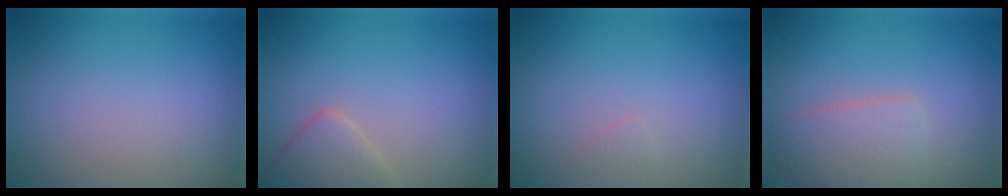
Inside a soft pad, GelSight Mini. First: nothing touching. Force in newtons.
{"total": 2.6, "press": 2.6, "slide": 0.1}
{"total": 0.5, "press": 0.5, "slide": 0.0}
{"total": 3.2, "press": 3.1, "slide": 0.2}